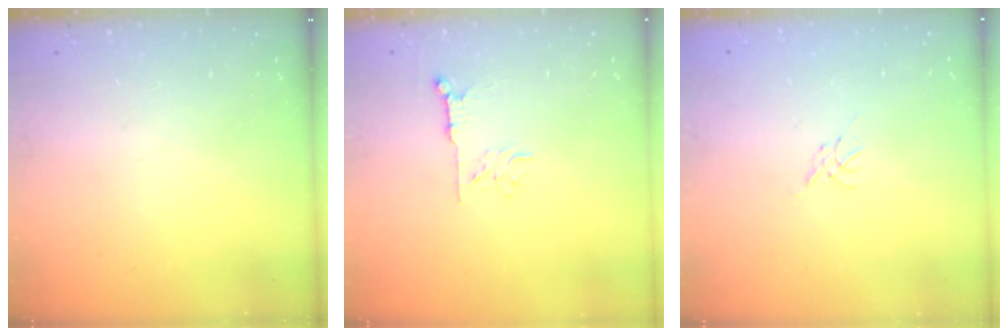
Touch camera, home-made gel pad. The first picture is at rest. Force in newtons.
{"total": 5.4, "press": 5.4, "slide": 0.7}
{"total": 0.0}